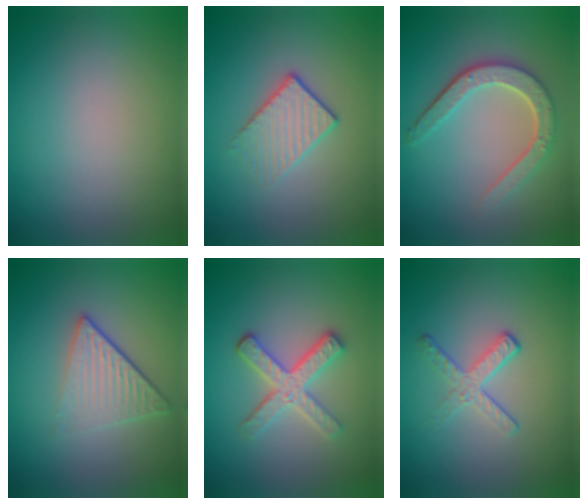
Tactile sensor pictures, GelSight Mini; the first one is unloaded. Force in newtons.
{"total": 2.2, "press": 1.9, "slide": 1.2}
{"total": 4.9, "press": 3.7, "slide": 3.1}
{"total": 4.0, "press": 2.6, "slide": 3.1}
{"total": 3.6, "press": 3.1, "slide": 1.8}
{"total": 2.1, "press": 1.4, "slide": 1.6}